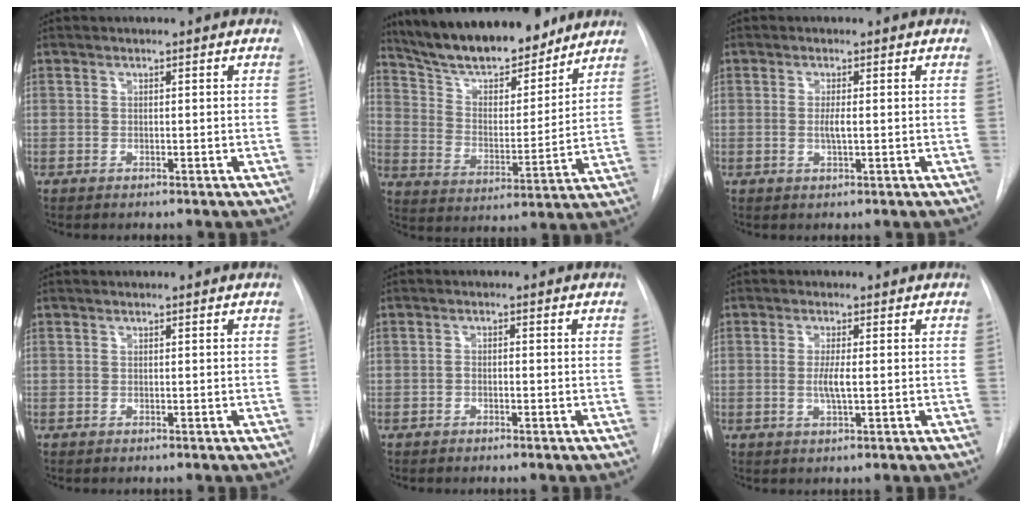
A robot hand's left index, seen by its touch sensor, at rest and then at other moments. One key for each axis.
{"total": 18.7, "fx": 16.1, "fy": 4.7, "fz": 8.2, "tx": -0.134, "ty": 0.005, "tz": 0.262}
{"total": 1.7, "fx": -0.1, "fy": 0.2, "fz": 1.7, "tx": -0.036, "ty": -0.002, "tz": -0.002}
{"total": 0.0}
{"total": 0.9, "fx": -0.5, "fy": 0.4, "fz": 0.6, "tx": -0.008, "ty": 0.003, "tz": -0.012}
{"total": 2.9, "fx": -0.2, "fy": 0.3, "fz": 2.8, "tx": -0.058, "ty": -0.004, "tz": -0.004}